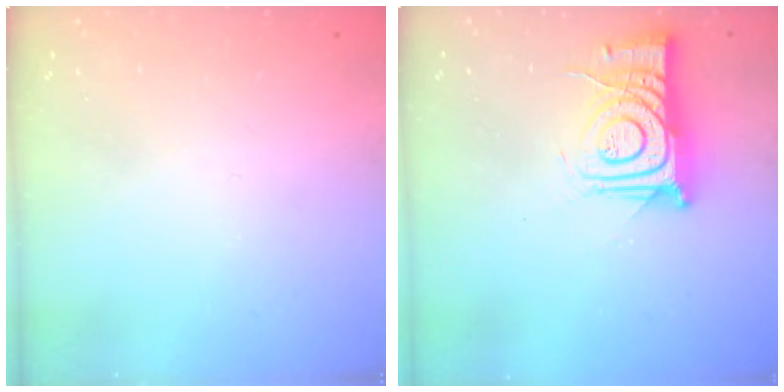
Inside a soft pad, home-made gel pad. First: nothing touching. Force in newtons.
{"total": 12.7, "press": 12.7, "slide": 0.6}